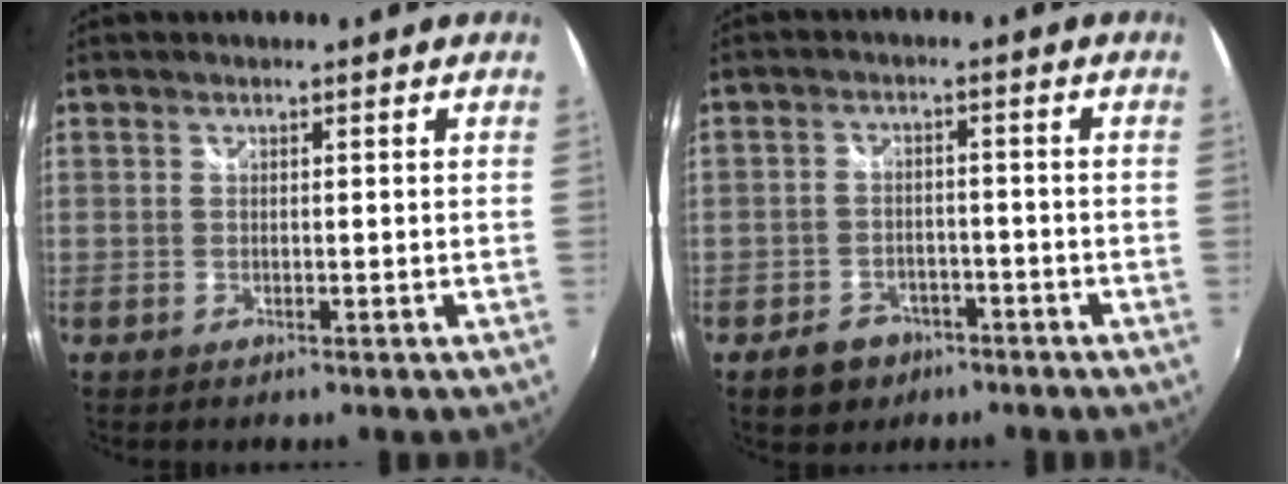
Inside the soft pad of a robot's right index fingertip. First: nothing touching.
{"total": 6.8, "force": [-4.3, 4.8, 2.1], "torque": [-0.067, 0.008, -0.057]}